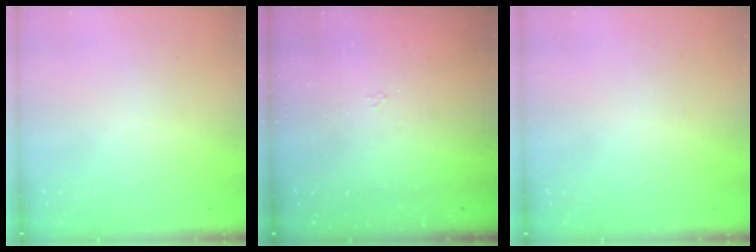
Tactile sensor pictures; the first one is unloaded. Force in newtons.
{"total": 2.9, "press": 2.9, "slide": 0.5}
{"total": 0.0}